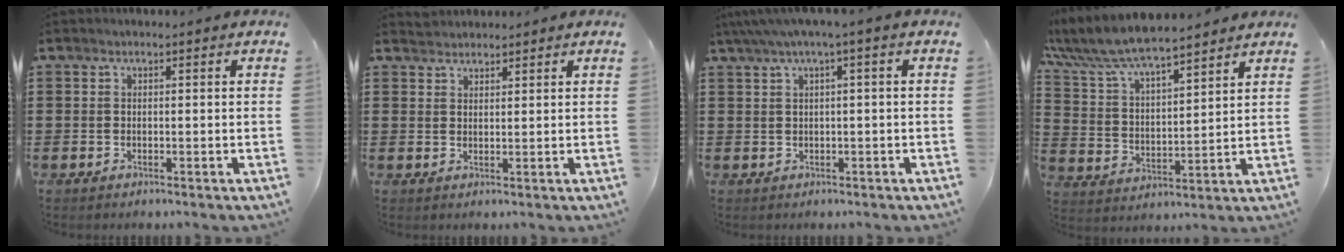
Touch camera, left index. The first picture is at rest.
{"total": 1.8, "force": [1.6, 0.6, -0.3], "torque": [0.002, 0.003, 0.034]}
{"total": 2.2, "force": [-0.2, 0.2, 2.2], "torque": [-0.039, -0.001, -0.006]}
{"total": 7.8, "force": [7.1, 1.4, 2.8], "torque": [-0.087, -0.034, 0.124]}